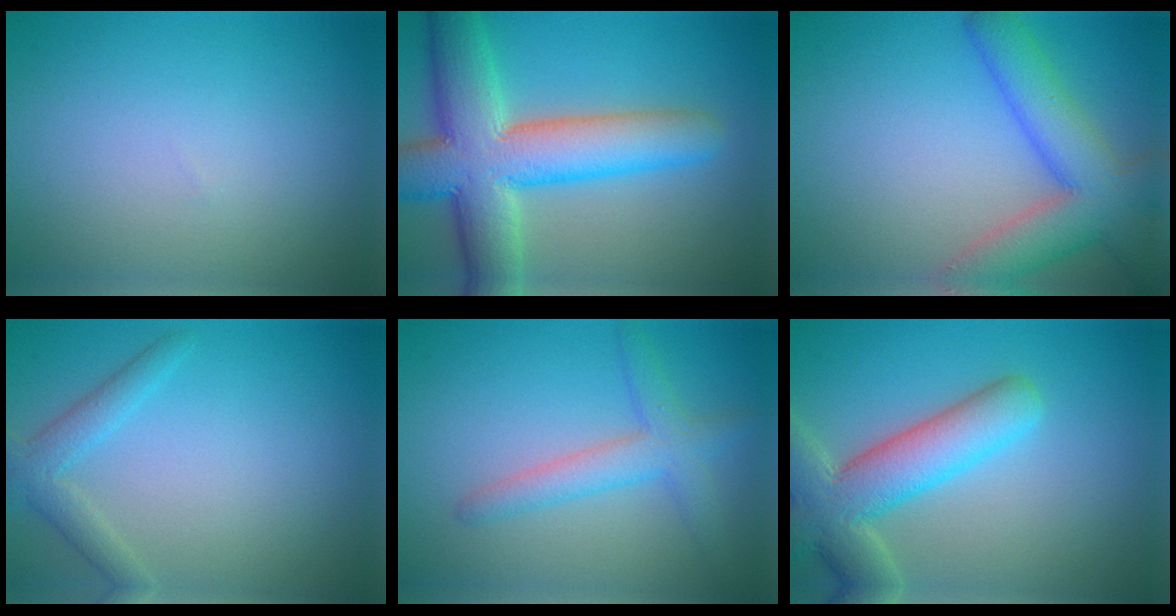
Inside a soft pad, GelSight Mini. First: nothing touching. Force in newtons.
{"total": 11.3, "press": 11.3, "slide": 0.5}
{"total": 7.5, "press": 7.5, "slide": 0.4}
{"total": 2.6, "press": 2.6, "slide": 0.1}
{"total": 3.4, "press": 3.4, "slide": 0.1}
{"total": 7.7, "press": 7.7, "slide": 0.7}